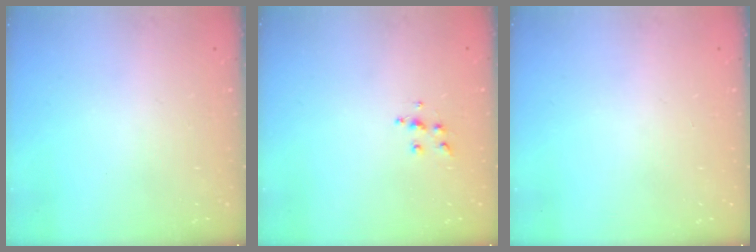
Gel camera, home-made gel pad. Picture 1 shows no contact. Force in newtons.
{"total": 5.7, "press": 5.7, "slide": 0.4}
{"total": 0.0}